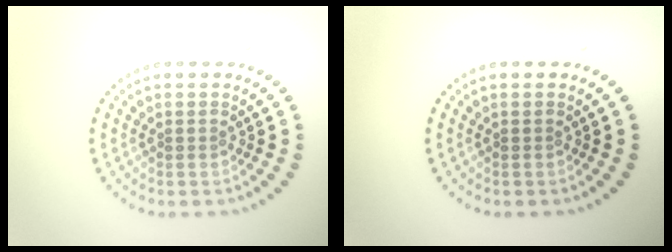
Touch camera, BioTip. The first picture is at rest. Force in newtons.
{"total": 0.0}